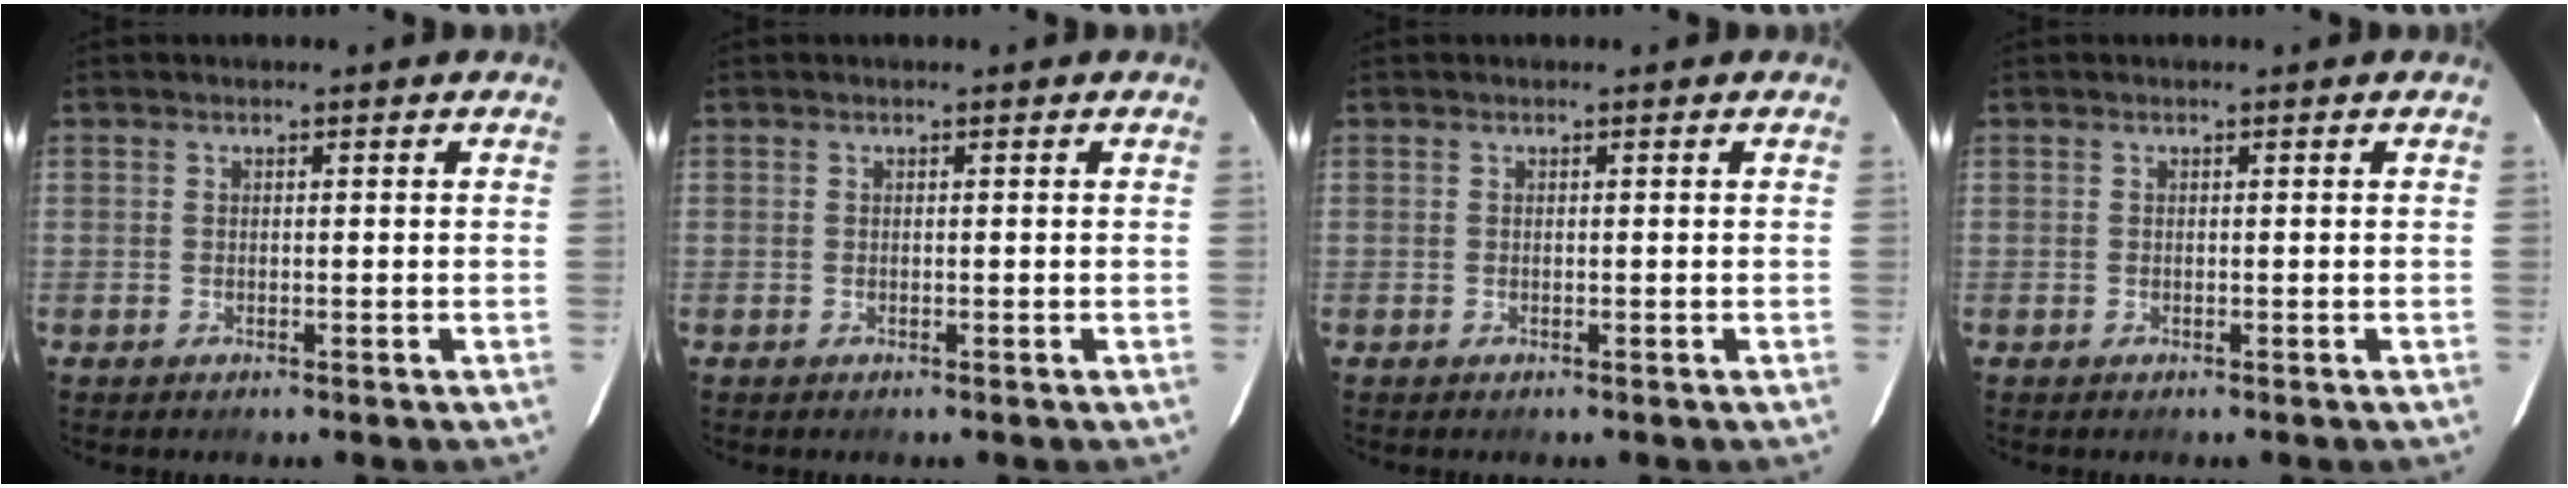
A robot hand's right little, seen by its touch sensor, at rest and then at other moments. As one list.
[{"total": 0.0}, {"total": 0.0}, {"total": 0.0}]